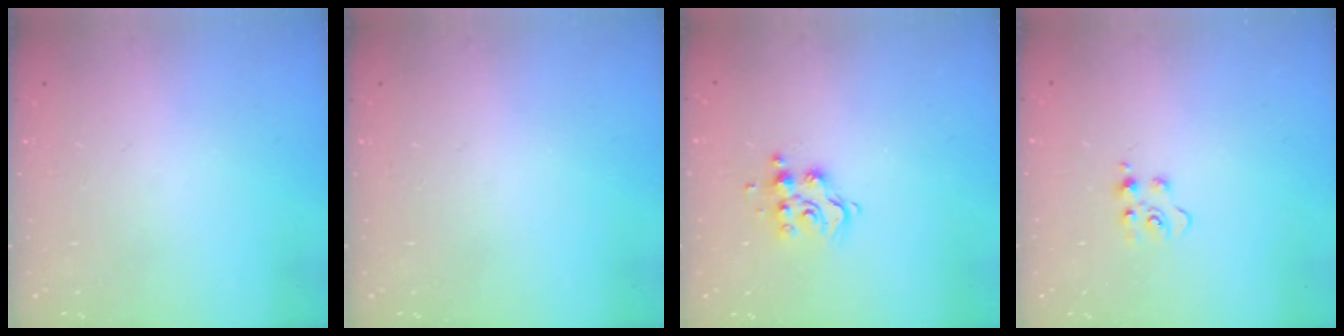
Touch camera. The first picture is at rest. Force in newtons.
{"total": 0.0}
{"total": 9.8, "press": 9.8, "slide": 0.8}
{"total": 5.0, "press": 5.0, "slide": 0.5}